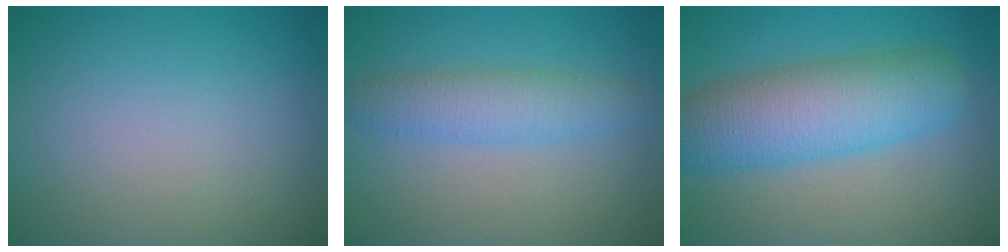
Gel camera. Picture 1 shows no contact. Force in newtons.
{"total": 3.4, "press": 3.4, "slide": 0.1}
{"total": 7.7, "press": 7.7, "slide": 0.2}